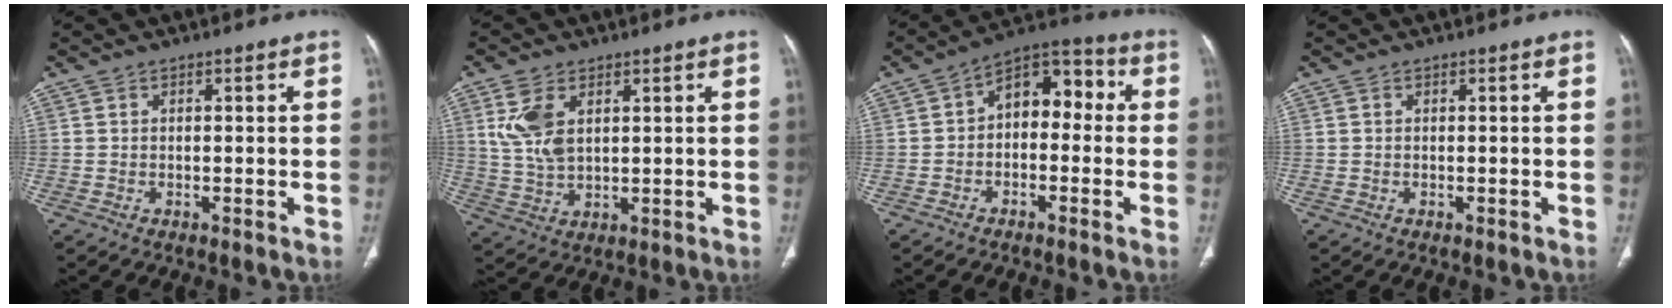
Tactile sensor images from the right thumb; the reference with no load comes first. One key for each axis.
{"total": 7.9, "fx": 2.8, "fy": 4.5, "fz": 5.8, "tx": -0.119, "ty": -0.005, "tz": 0.064}
{"total": 10.0, "fx": 0.1, "fy": 6.5, "fz": 7.6, "tx": -0.074, "ty": 0.043, "tz": -0.017}
{"total": 0.0}